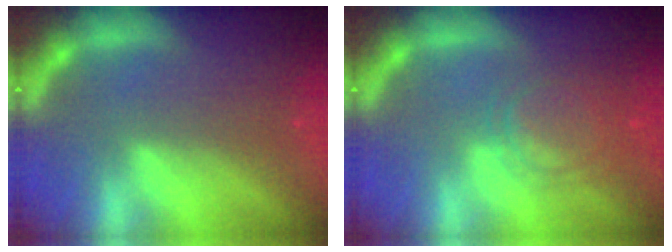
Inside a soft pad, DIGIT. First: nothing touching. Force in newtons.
{"total": 5.1}